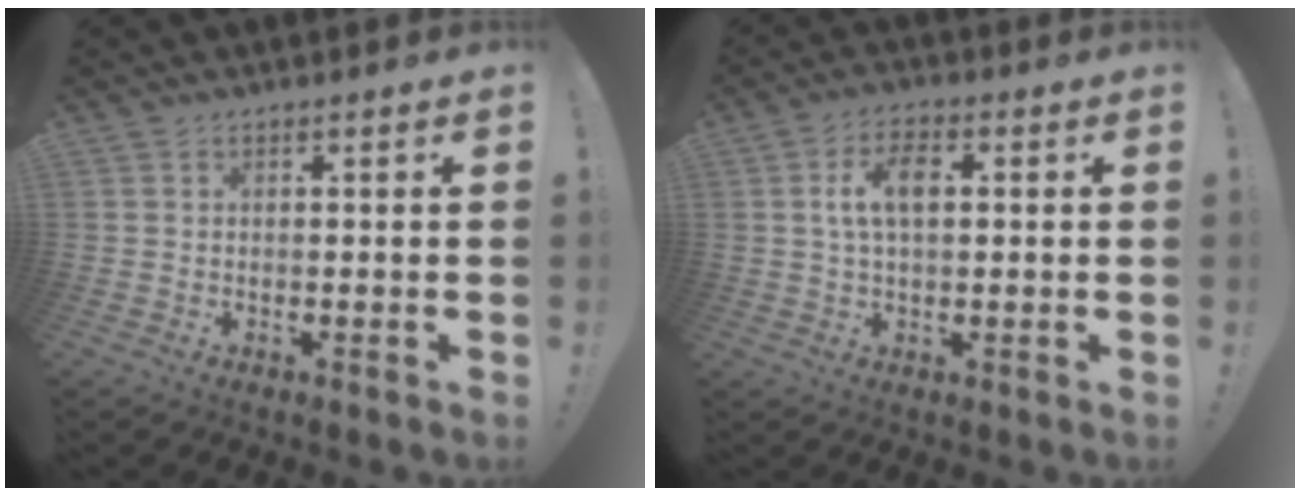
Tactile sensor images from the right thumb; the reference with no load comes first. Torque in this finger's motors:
{"motor_torque": [0.05, 0.06, 0.00, 0.00, 0.00]}